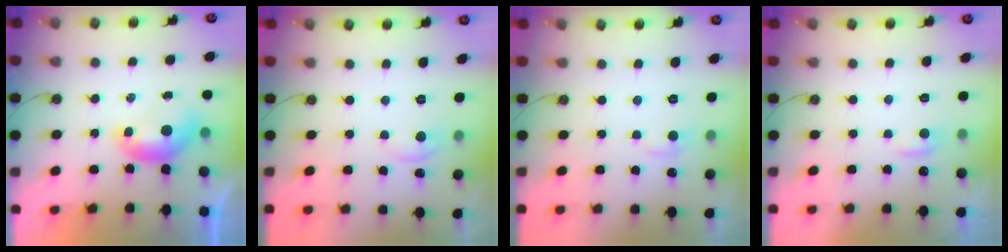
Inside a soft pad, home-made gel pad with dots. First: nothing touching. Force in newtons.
{"total": 1.3, "press": 1.2, "slide": 0.4}
{"total": 1.3, "press": 1.1, "slide": 0.7}
{"total": 1.0, "press": 0.7, "slide": 0.7}